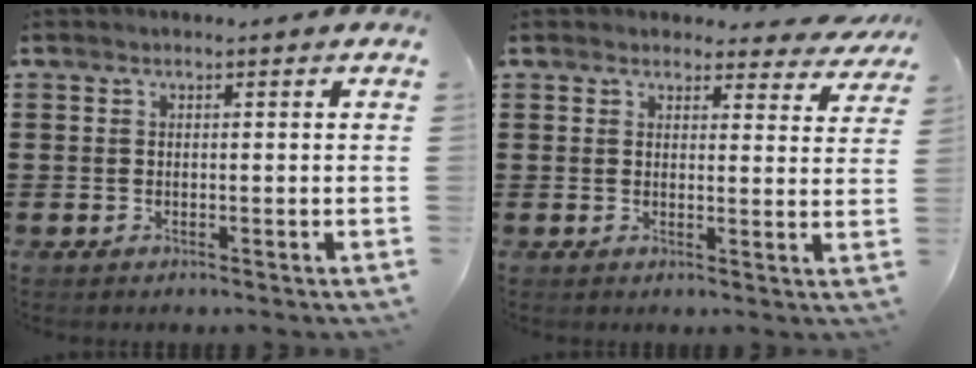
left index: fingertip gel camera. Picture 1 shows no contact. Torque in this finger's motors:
{"motor_torque": [1.87, -0.26, 0.06, 0.04]}